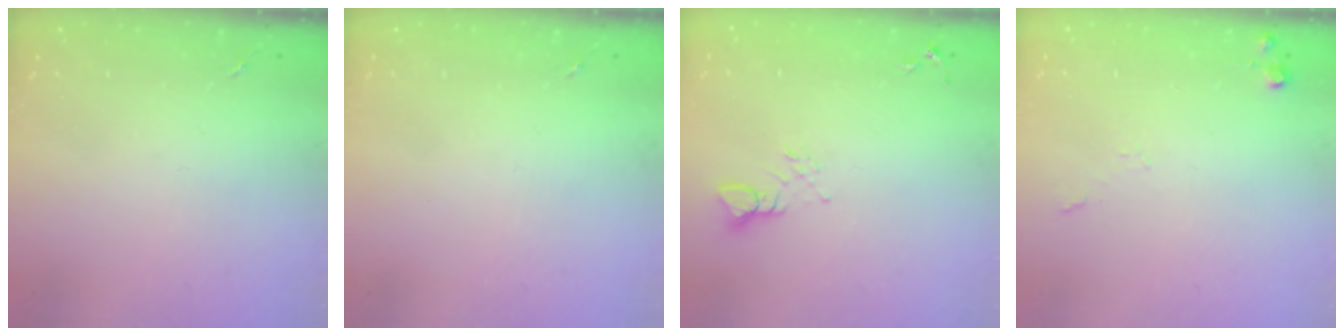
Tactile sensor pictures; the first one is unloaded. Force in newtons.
{"total": 0.0}
{"total": 4.1, "press": 4.1, "slide": 0.4}
{"total": 6.2, "press": 6.2, "slide": 0.5}